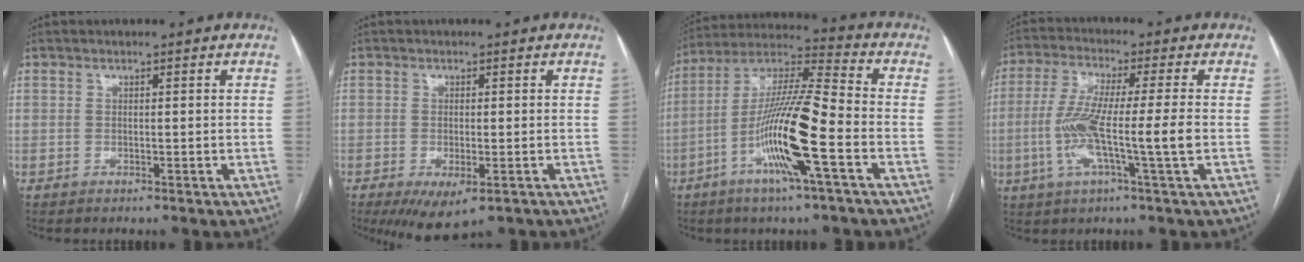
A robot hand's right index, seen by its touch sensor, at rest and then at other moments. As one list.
[{"total": 6.8, "force": [-3.9, 2.5, 4.9], "torque": [-0.074, -0.016, -0.056]}, {"total": 15.9, "force": [-5.5, 0.3, 14.9], "torque": [-0.293, -0.002, -0.106]}, {"total": 10.8, "force": [-2.0, -0.4, 10.6], "torque": [-0.211, -0.004, -0.043]}]